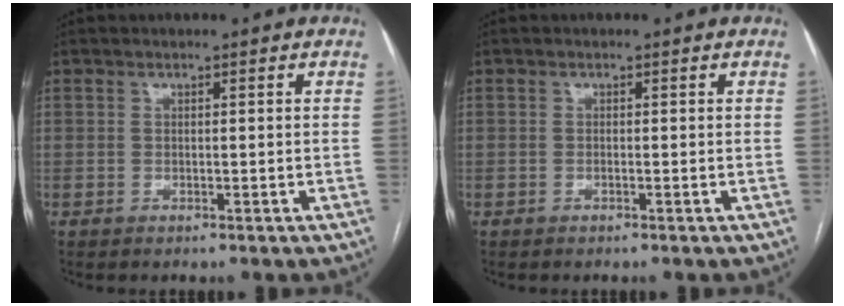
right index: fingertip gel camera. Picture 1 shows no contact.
{"total": 0.0}